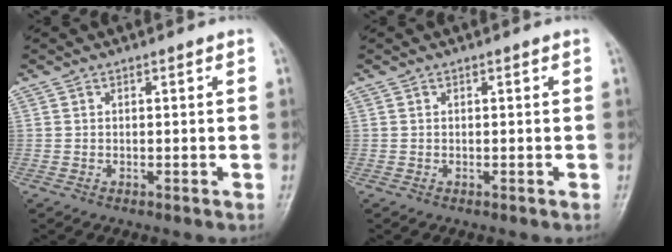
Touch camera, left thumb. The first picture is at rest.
{"total": 0.0}